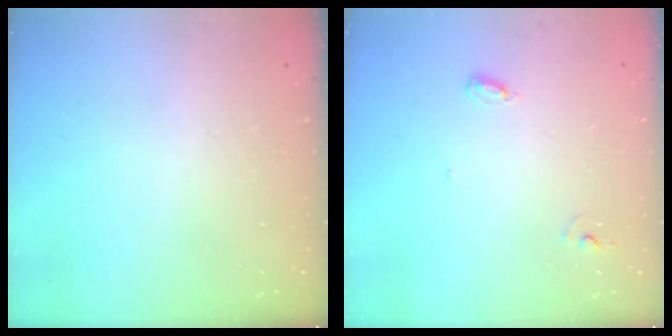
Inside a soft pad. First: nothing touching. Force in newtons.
{"total": 5.0, "press": 5.0, "slide": 0.4}